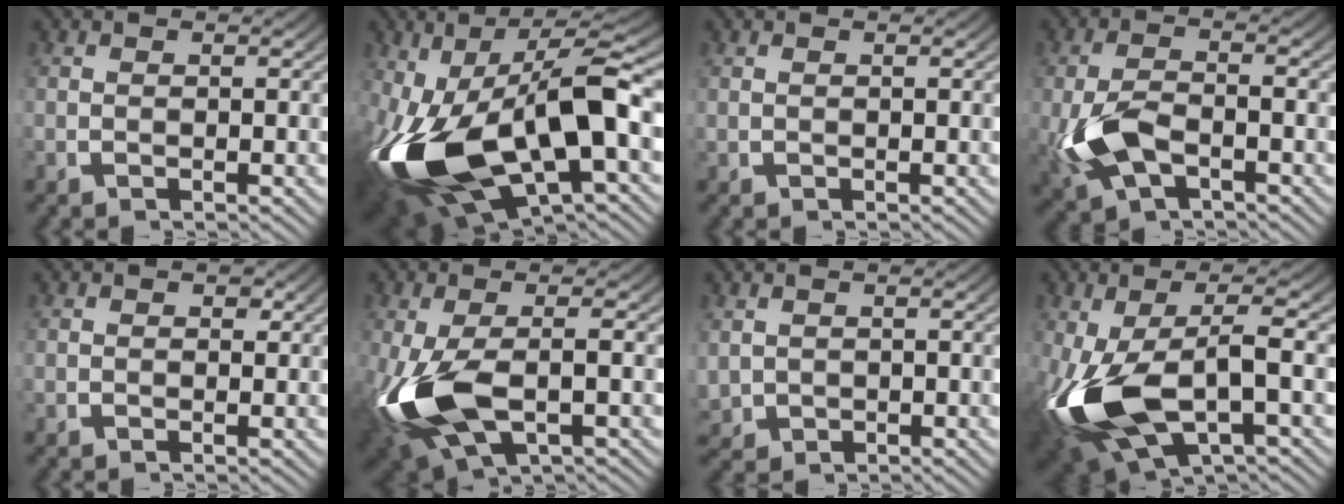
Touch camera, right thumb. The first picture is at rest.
{"total": 16.4, "force": [-3.7, 8.6, 13.4], "torque": [-0.290, -0.039, -0.034]}
{"total": 0.0}
{"total": 6.7, "force": [-1.8, 4.1, 5.0], "torque": [-0.130, -0.016, -0.021]}
{"total": 0.9, "force": [0.4, 0.7, 0.3], "torque": [-0.001, -0.003, 0.006]}
{"total": 9.8, "force": [-2.3, 5.1, 8.0], "torque": [-0.191, -0.025, -0.020]}
{"total": 2.9, "force": [-0.1, 2.7, 1.1], "torque": [-0.043, -0.020, 0.014]}
{"total": 11.3, "force": [-3.0, 5.7, 9.2], "torque": [-0.210, -0.030, -0.030]}